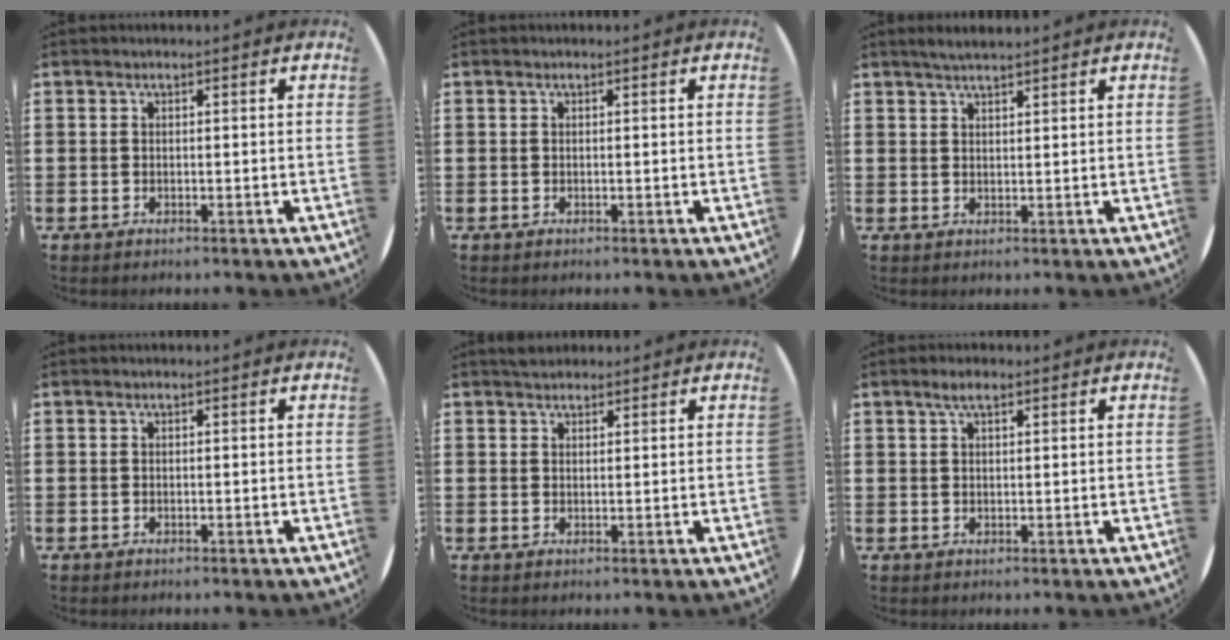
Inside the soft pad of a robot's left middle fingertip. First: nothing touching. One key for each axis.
{"total": 0.0}
{"total": 2.1, "fx": 1.9, "fy": 0.1, "fz": 0.8, "tx": -0.017, "ty": 0.004, "tz": 0.034}
{"total": 0.0}
{"total": 1.6, "fx": 1.5, "fy": 0.6, "fz": 0.0, "tx": 0.006, "ty": 0.002, "tz": 0.027}
{"total": 2.2, "fx": 1.5, "fy": 0.7, "fz": 1.5, "tx": -0.030, "ty": 0.007, "tz": 0.025}